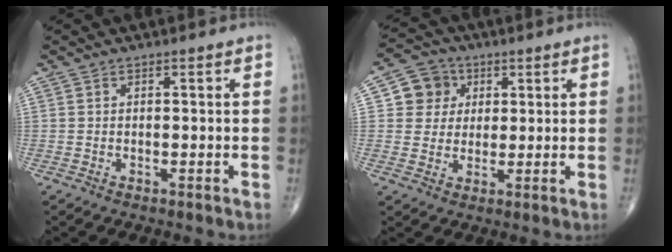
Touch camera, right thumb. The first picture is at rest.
{"total": 7.0, "force": [2.0, 6.6, 1.6], "torque": [0.010, 0.001, 0.029]}